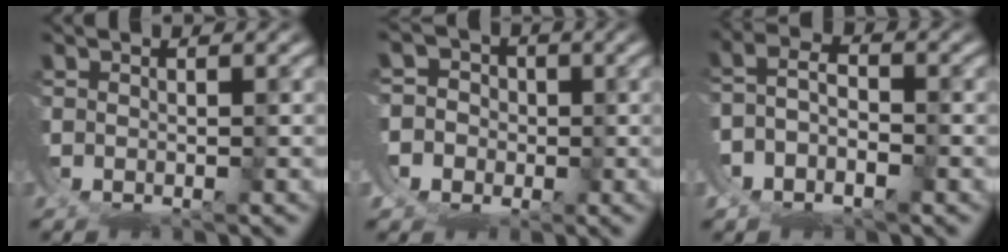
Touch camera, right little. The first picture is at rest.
{"total": 4.9, "force": [0.5, 4.9, 0.5], "torque": [-0.023, -0.016, 0.003]}
{"total": 5.7, "force": [-1.6, 4.8, 2.6], "torque": [-0.057, -0.018, -0.029]}